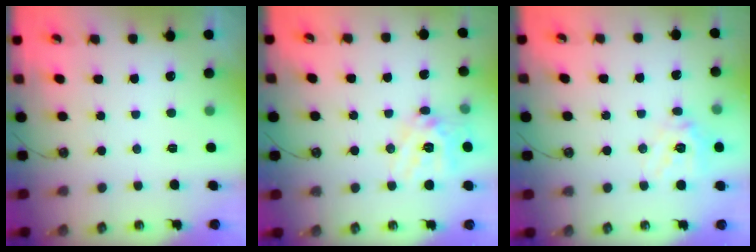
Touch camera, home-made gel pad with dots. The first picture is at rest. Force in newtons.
{"total": 14.3, "press": 14.2, "slide": 1.9}
{"total": 14.4, "press": 14.2, "slide": 2.2}